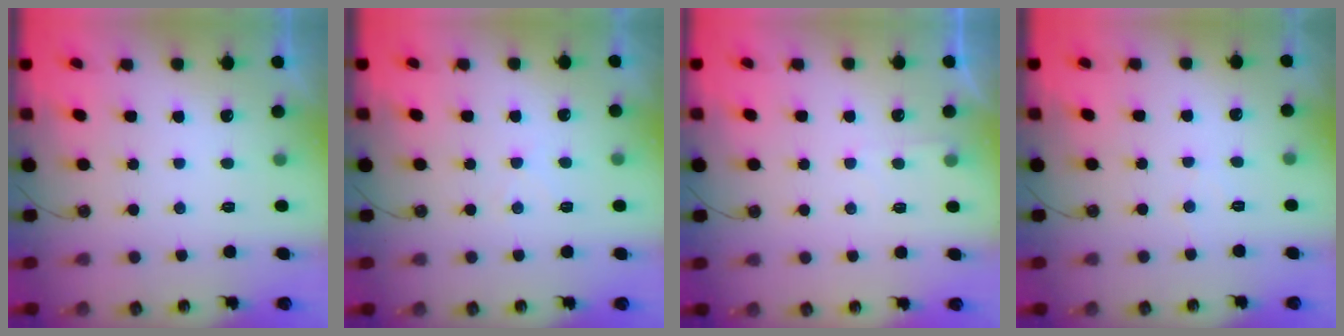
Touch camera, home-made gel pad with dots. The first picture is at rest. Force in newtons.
{"total": 3.7, "press": 3.7, "slide": 0.6}
{"total": 4.3, "press": 4.2, "slide": 0.5}
{"total": 3.2, "press": 3.2, "slide": 0.5}